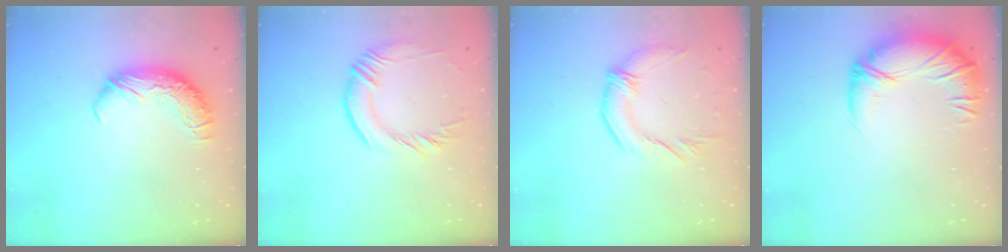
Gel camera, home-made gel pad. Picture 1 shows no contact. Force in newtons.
{"total": 1.5, "press": 1.0, "slide": 1.1}
{"total": 1.7, "press": 1.2, "slide": 1.2}
{"total": 2.8, "press": 1.3, "slide": 2.5}